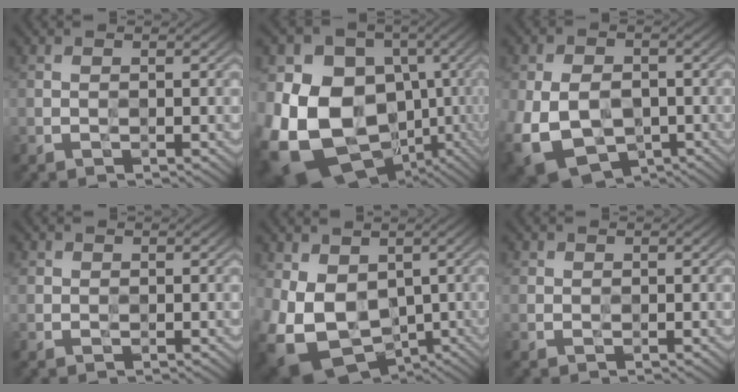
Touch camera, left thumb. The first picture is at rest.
{"total": 19.9, "force": [-4.1, 16.0, 11.0], "torque": [-0.243, -0.019, -0.065]}
{"total": 13.5, "force": [-4.6, 9.9, 8.0], "torque": [-0.162, -0.041, -0.067]}
{"total": 0.8, "force": [0.4, 0.7, 0.1], "torque": [0.000, -0.002, 0.007]}
{"total": 11.7, "force": [-1.8, 8.6, 7.8], "torque": [-0.179, -0.034, -0.019]}
{"total": 0.9, "force": [0.4, 0.7, 0.1], "torque": [0.002, -0.002, 0.009]}